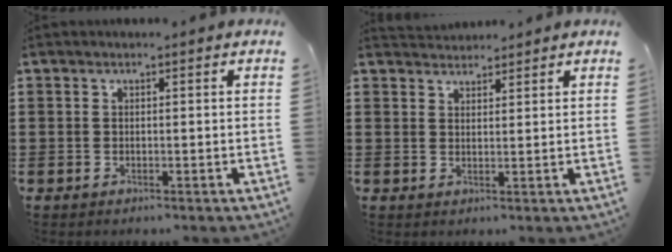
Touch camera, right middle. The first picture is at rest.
{"total": 2.4, "force": [2.3, 0.6, -0.2], "torque": [-0.003, 0.000, 0.046]}